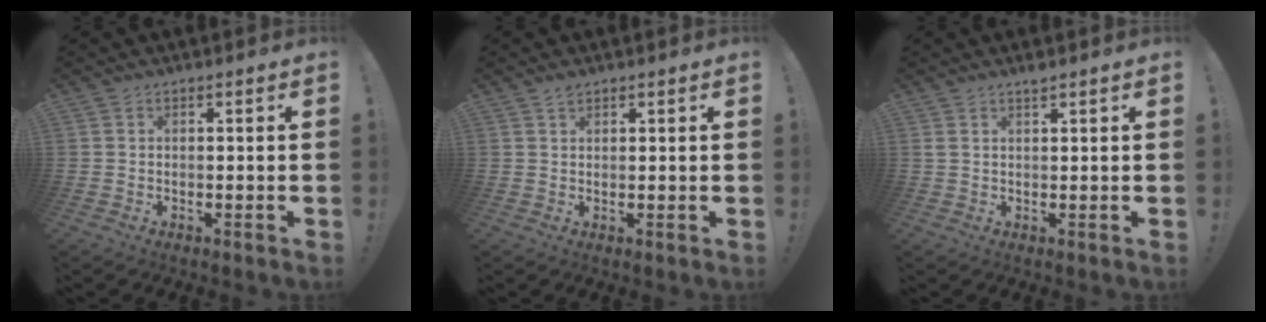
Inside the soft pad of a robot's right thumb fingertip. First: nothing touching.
{"total": 1.5, "force": [1.2, 0.6, 0.7], "torque": [-0.002, -0.005, 0.020]}
{"total": 1.3, "force": [1.2, 0.0, 0.6], "torque": [-0.007, -0.008, 0.021]}